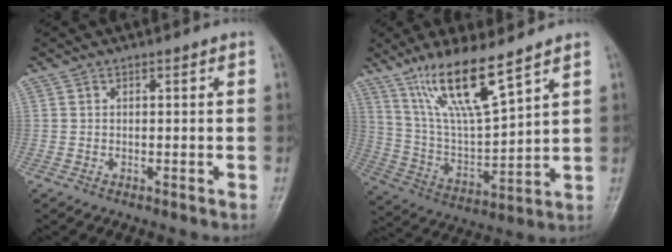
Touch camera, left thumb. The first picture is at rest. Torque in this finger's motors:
{"motor_torque": [0.44, 0.35, 1.49, -1.28, 0.22]}